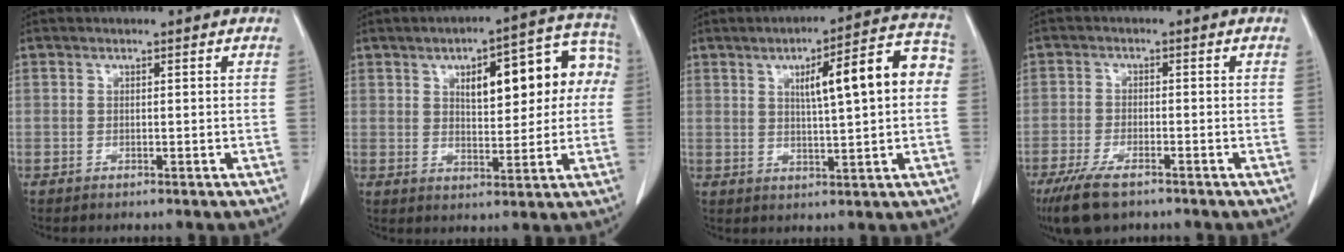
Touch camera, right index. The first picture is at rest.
{"total": 14.0, "force": [3.1, 5.4, 12.5], "torque": [-0.156, 0.044, 0.044]}
{"total": 12.3, "force": [2.3, 2.1, 11.9], "torque": [-0.161, 0.033, 0.030]}
{"total": 7.2, "force": [-5.0, 2.1, 4.6], "torque": [-0.090, -0.015, -0.085]}